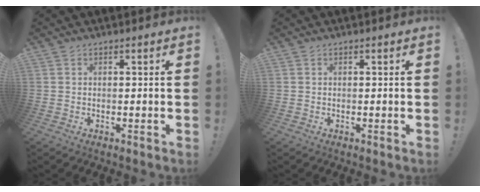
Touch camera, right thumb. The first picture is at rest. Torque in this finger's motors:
{"motor_torque": [-0.10, 0.10, -0.09, 0.09, 0.00]}